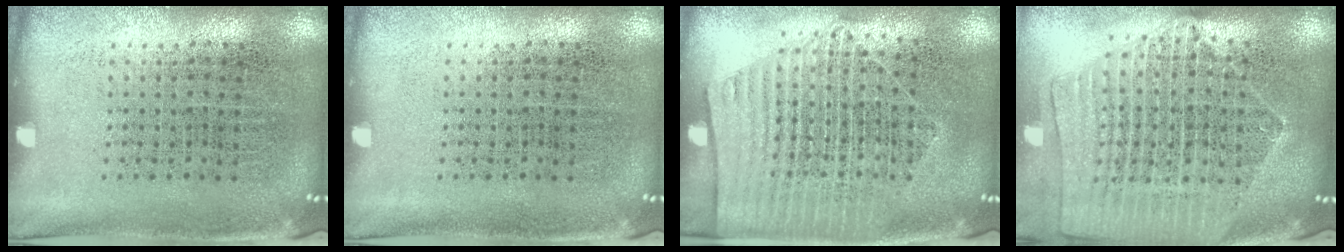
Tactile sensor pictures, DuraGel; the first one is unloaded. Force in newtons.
{"total": 0.0}
{"total": 1.6, "press": 1.5, "slide": 0.6}
{"total": 2.2, "press": 2.0, "slide": 1.0}